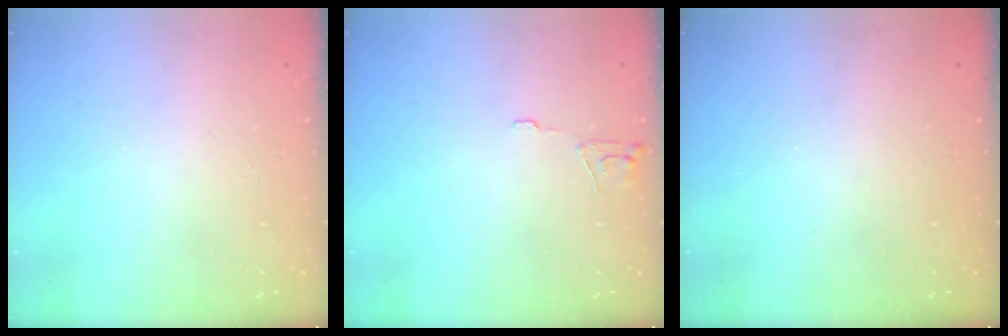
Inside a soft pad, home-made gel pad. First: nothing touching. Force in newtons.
{"total": 5.8, "press": 5.8, "slide": 0.5}
{"total": 0.0}